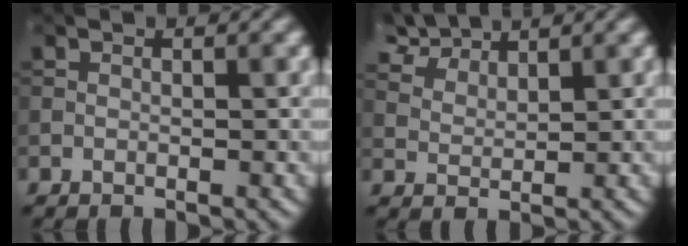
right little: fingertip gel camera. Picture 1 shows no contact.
{"total": 5.8, "force": [4.8, 2.0, 2.6], "torque": [-0.062, 0.010, 0.091]}